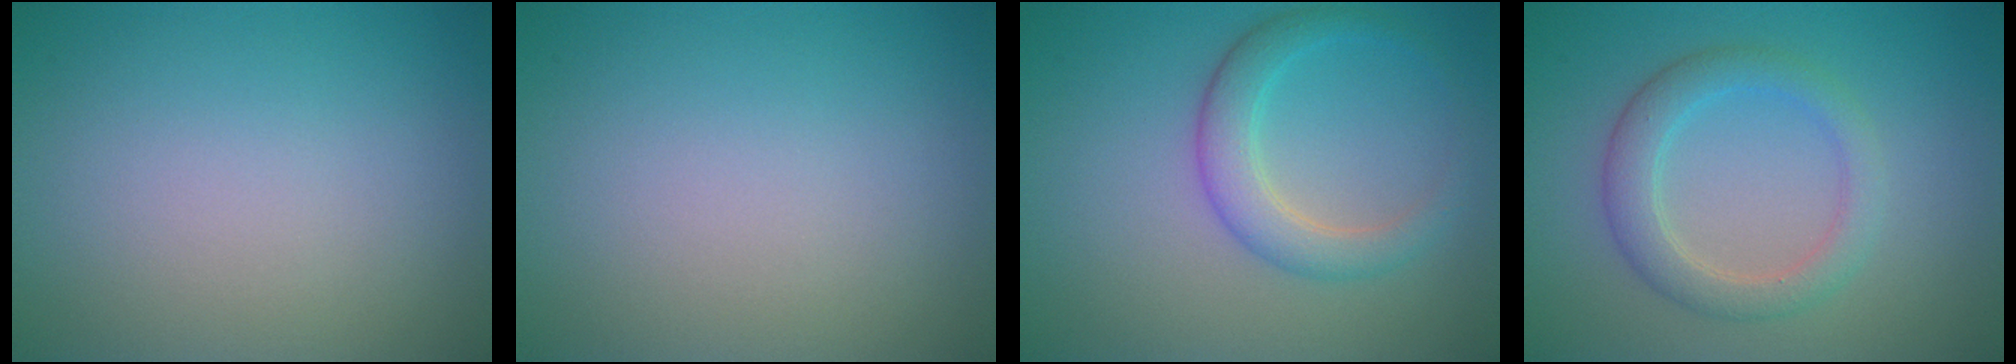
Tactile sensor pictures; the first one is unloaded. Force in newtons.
{"total": 0.0}
{"total": 3.3, "press": 3.3, "slide": 0.1}
{"total": 3.3, "press": 3.3, "slide": 0.1}